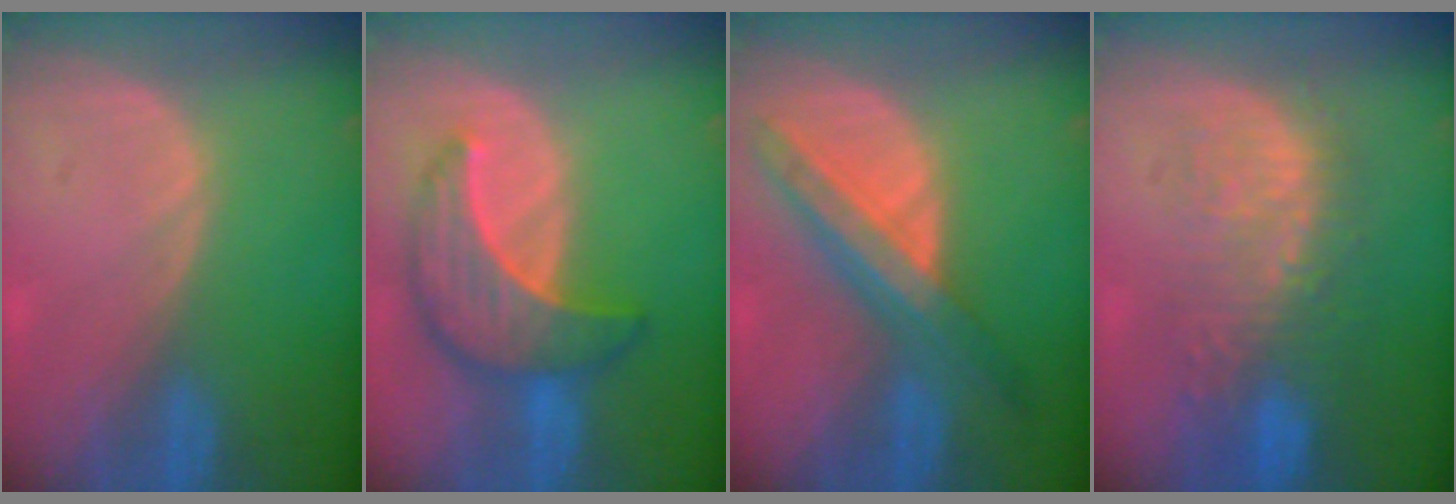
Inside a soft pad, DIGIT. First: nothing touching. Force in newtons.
{"total": 8.8, "press": 8.7, "slide": 0.6}
{"total": 8.4, "press": 7.4, "slide": 3.8}
{"total": 10.4, "press": 9.5, "slide": 4.2}